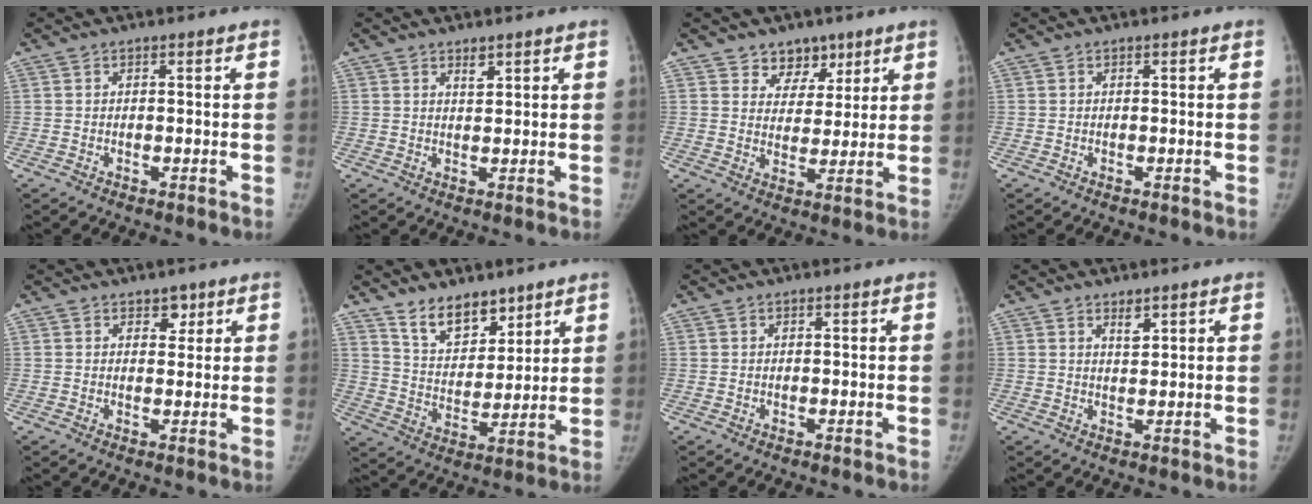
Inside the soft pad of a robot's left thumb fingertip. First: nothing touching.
{"total": 1.8, "force": [1.3, 0.7, 1.0], "torque": [-0.009, -0.010, 0.023]}
{"total": 8.7, "force": [6.4, 5.7, 1.9], "torque": [0.020, -0.045, 0.113]}
{"total": 0.0}
{"total": 2.6, "force": [1.6, 1.8, 1.0], "torque": [0.008, -0.009, 0.021]}
{"total": 10.4, "force": [7.8, 5.3, 4.3], "torque": [-0.036, -0.062, 0.147]}
{"total": 0.0}
{"total": 2.1, "force": [1.5, 0.8, 1.3], "torque": [-0.014, -0.013, 0.028]}